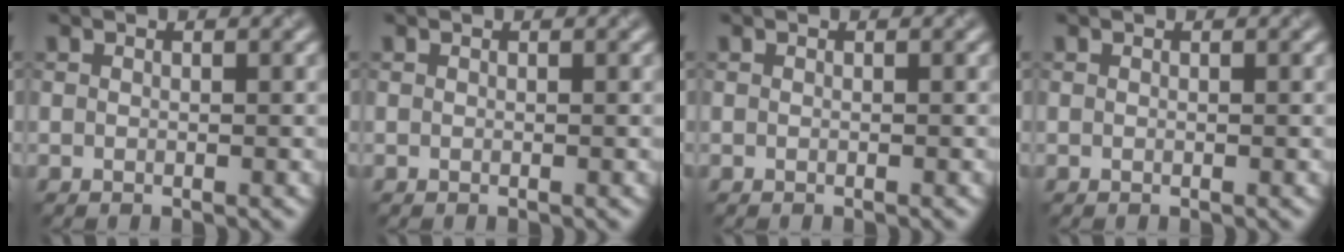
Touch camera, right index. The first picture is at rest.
{"total": 0.0}
{"total": 0.0}
{"total": 0.0}